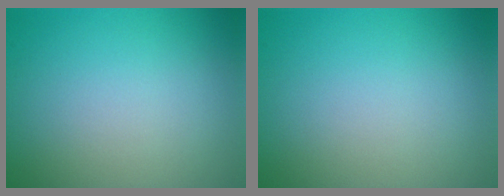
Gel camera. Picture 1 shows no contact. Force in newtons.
{"total": 0.0}